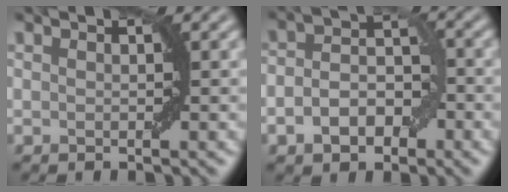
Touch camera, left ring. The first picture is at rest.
{"total": 4.6, "force": [-1.5, 2.9, 3.1], "torque": [-0.052, 0.003, -0.030]}